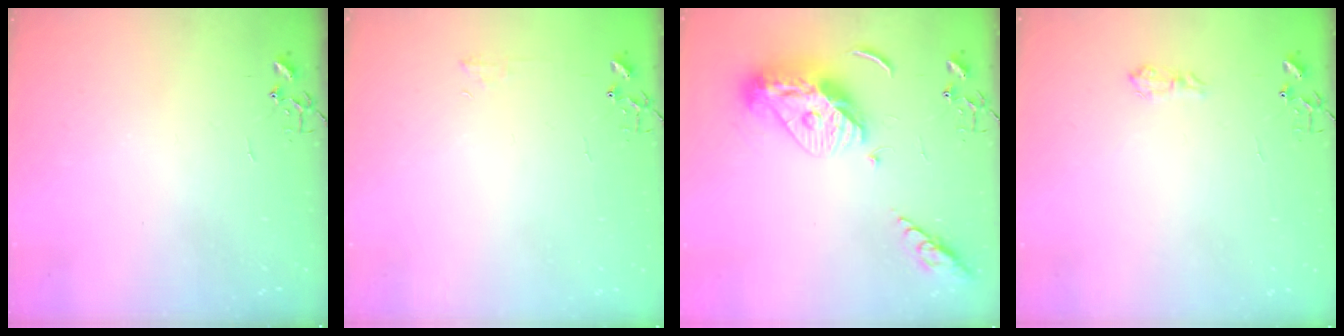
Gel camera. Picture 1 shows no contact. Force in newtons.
{"total": 4.8, "press": 4.7, "slide": 0.7}
{"total": 15.9, "press": 15.8, "slide": 1.5}
{"total": 7.0, "press": 6.9, "slide": 0.9}